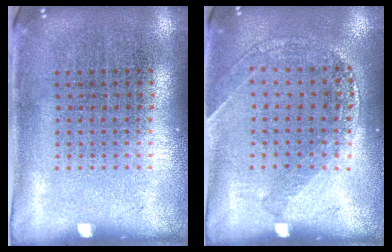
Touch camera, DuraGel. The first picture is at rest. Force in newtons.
{"total": 1.2, "press": 1.2, "slide": 0.1}